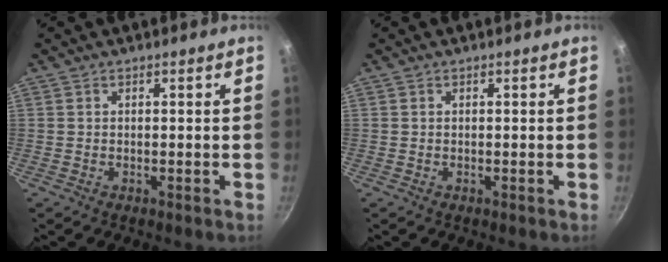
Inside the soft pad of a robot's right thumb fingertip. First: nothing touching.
{"total": 0.0}